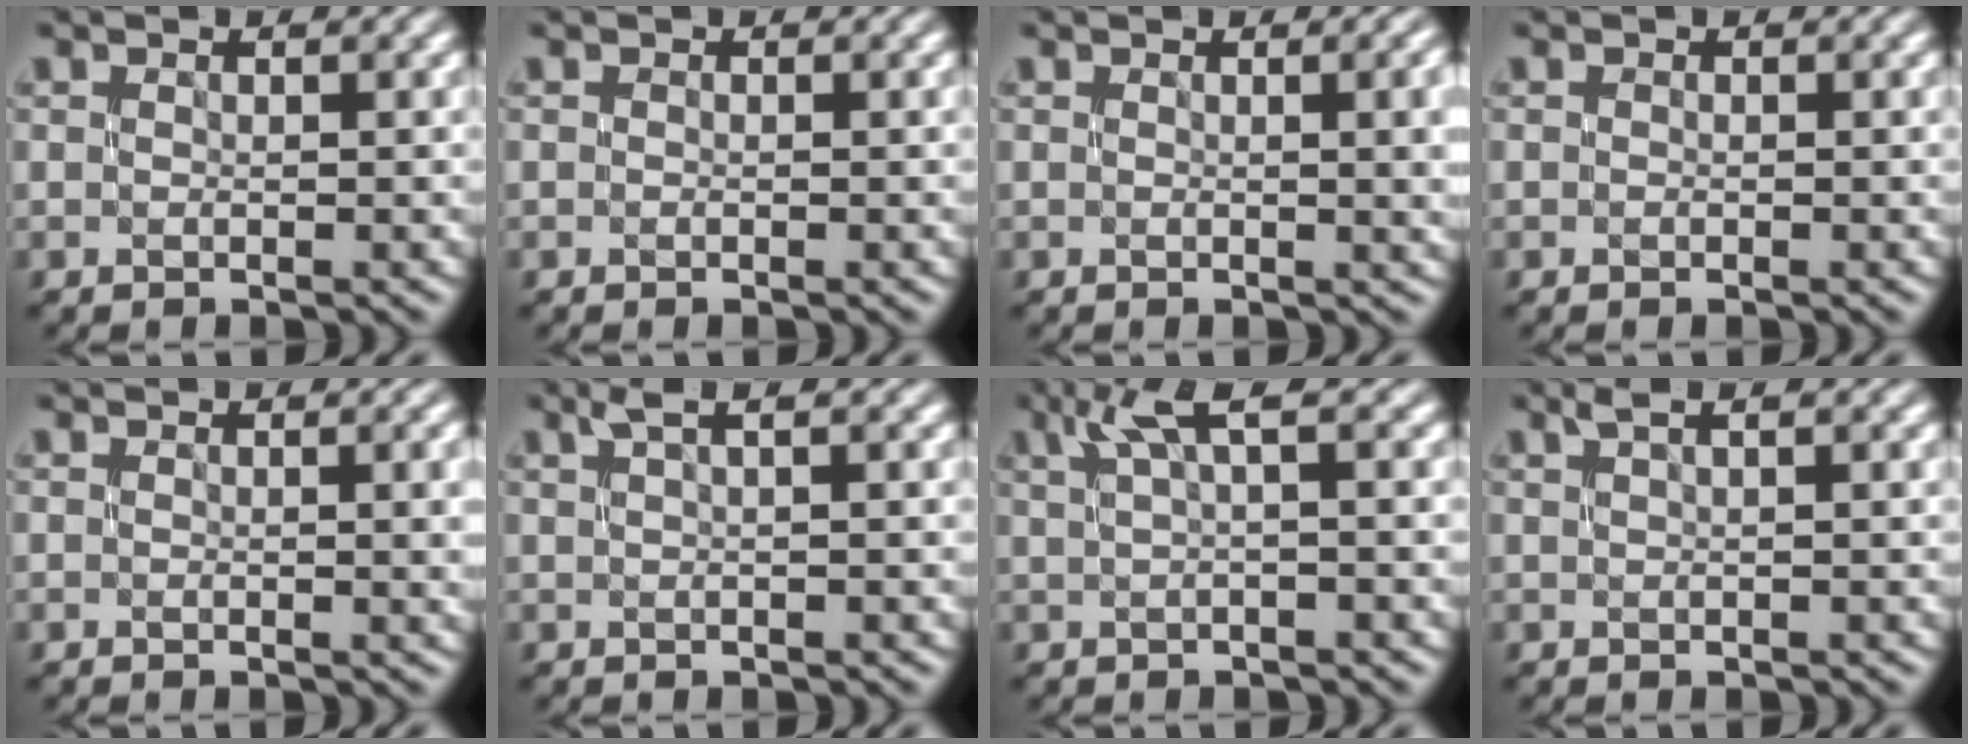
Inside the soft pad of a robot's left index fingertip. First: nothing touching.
{"total": 0.0}
{"total": 4.8, "force": [0.1, 2.0, 4.4], "torque": [-0.033, 0.001, 0.002]}
{"total": 0.0}
{"total": 3.0, "force": [0.0, 1.1, 2.8], "torque": [-0.028, 0.002, 0.000]}
{"total": 1.7, "force": [0.9, 0.1, 1.5], "torque": [-0.023, 0.005, 0.015]}
{"total": 3.2, "force": [1.5, 0.2, 2.8], "torque": [-0.051, 0.006, 0.029]}
{"total": 1.3, "force": [0.7, 0.1, 1.1], "torque": [-0.017, 0.005, 0.013]}